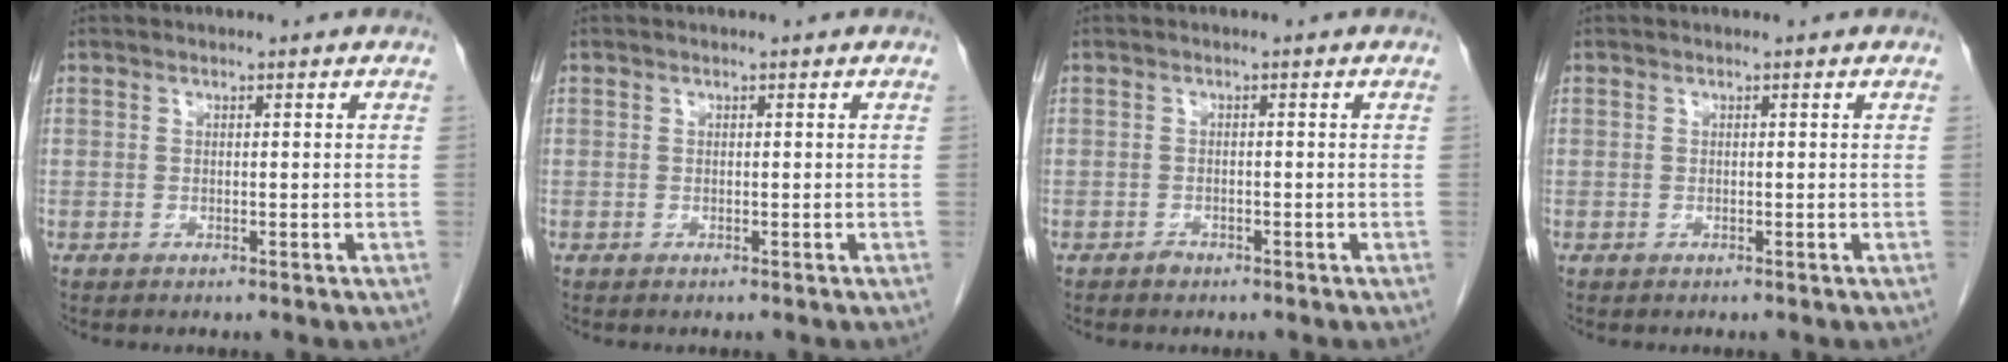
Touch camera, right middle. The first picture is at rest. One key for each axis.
{"total": 0.0}
{"total": 0.8, "fx": -0.7, "fy": 0.4, "fz": 0.1, "tx": 0.000, "ty": 0.002, "tz": -0.014}
{"total": 0.0}